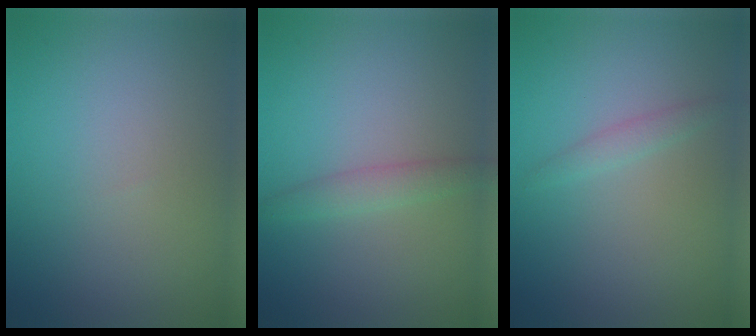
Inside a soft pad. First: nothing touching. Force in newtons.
{"total": 1.7, "press": 1.7, "slide": 0.0}
{"total": 1.1, "press": 1.1, "slide": 0.1}